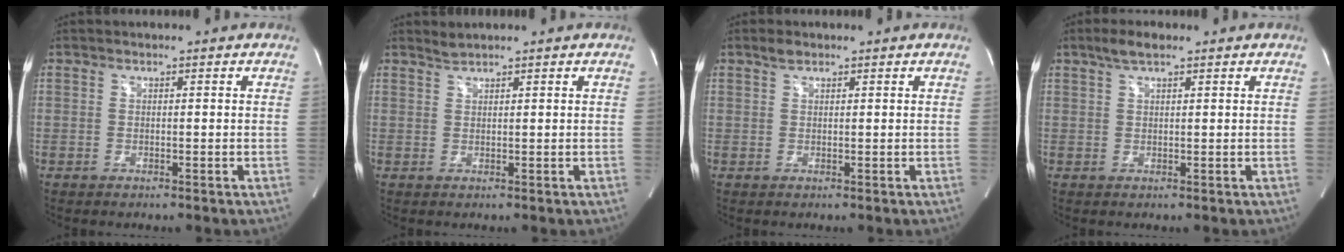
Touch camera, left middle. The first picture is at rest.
{"total": 1.1, "force": [1.1, -0.2, 0.0], "torque": [-0.005, 0.004, 0.027]}
{"total": 1.3, "force": [1.0, 0.6, 0.6], "torque": [-0.014, 0.006, 0.019]}
{"total": 3.1, "force": [2.2, 0.8, 2.1], "torque": [-0.047, 0.012, 0.041]}